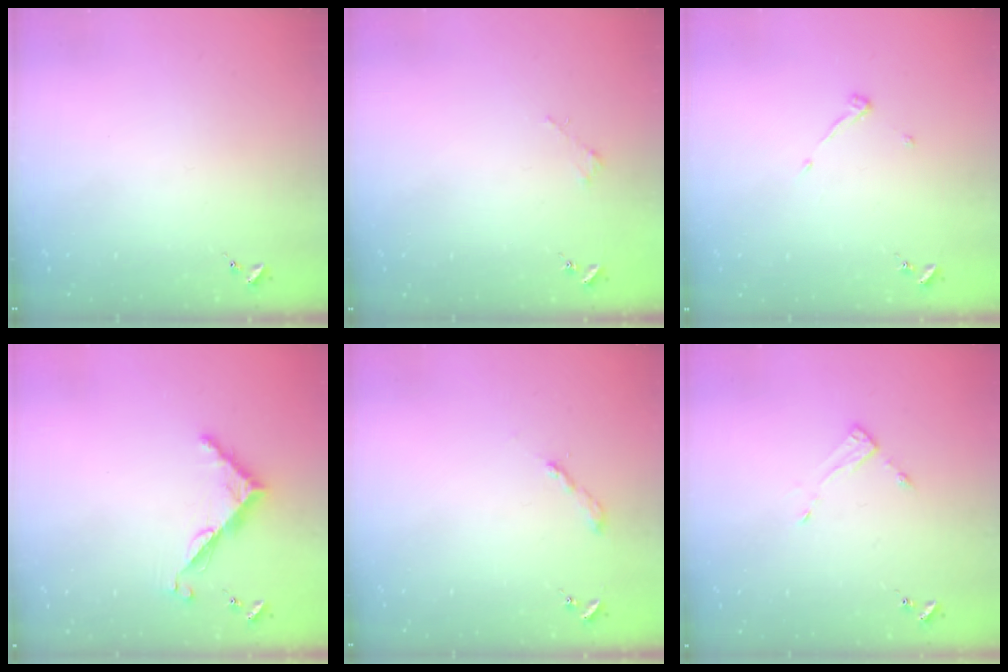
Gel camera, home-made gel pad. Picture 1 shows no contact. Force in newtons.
{"total": 1.8, "press": 1.8, "slide": 0.2}
{"total": 3.9, "press": 3.9, "slide": 0.5}
{"total": 7.2, "press": 7.2, "slide": 0.3}
{"total": 2.0, "press": 2.0, "slide": 0.2}
{"total": 3.3, "press": 3.2, "slide": 0.3}